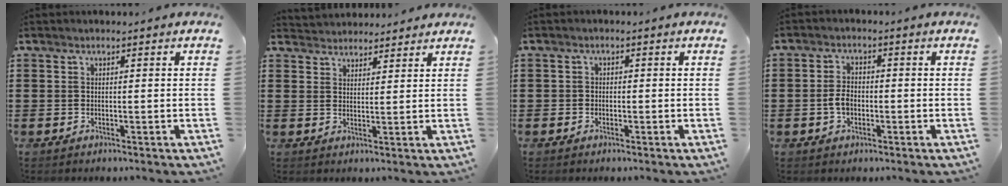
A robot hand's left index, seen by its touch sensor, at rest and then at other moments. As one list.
[{"total": 2.7, "force": [2.6, 0.6, -0.5], "torque": [0.001, -0.005, 0.050]}, {"total": 1.0, "force": [-0.6, 0.8, 0.1], "torque": [-0.005, 0.003, -0.014]}, {"total": 3.4, "force": [-0.8, 2.1, 2.6], "torque": [-0.064, 0.000, -0.019]}]